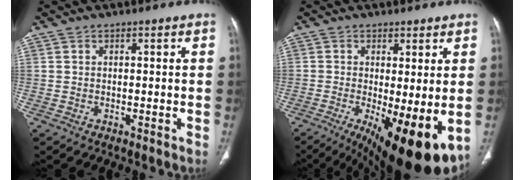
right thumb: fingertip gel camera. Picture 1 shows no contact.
{"total": 14.9, "force": [-3.7, 4.8, 13.6], "torque": [-0.182, -0.025, -0.036]}